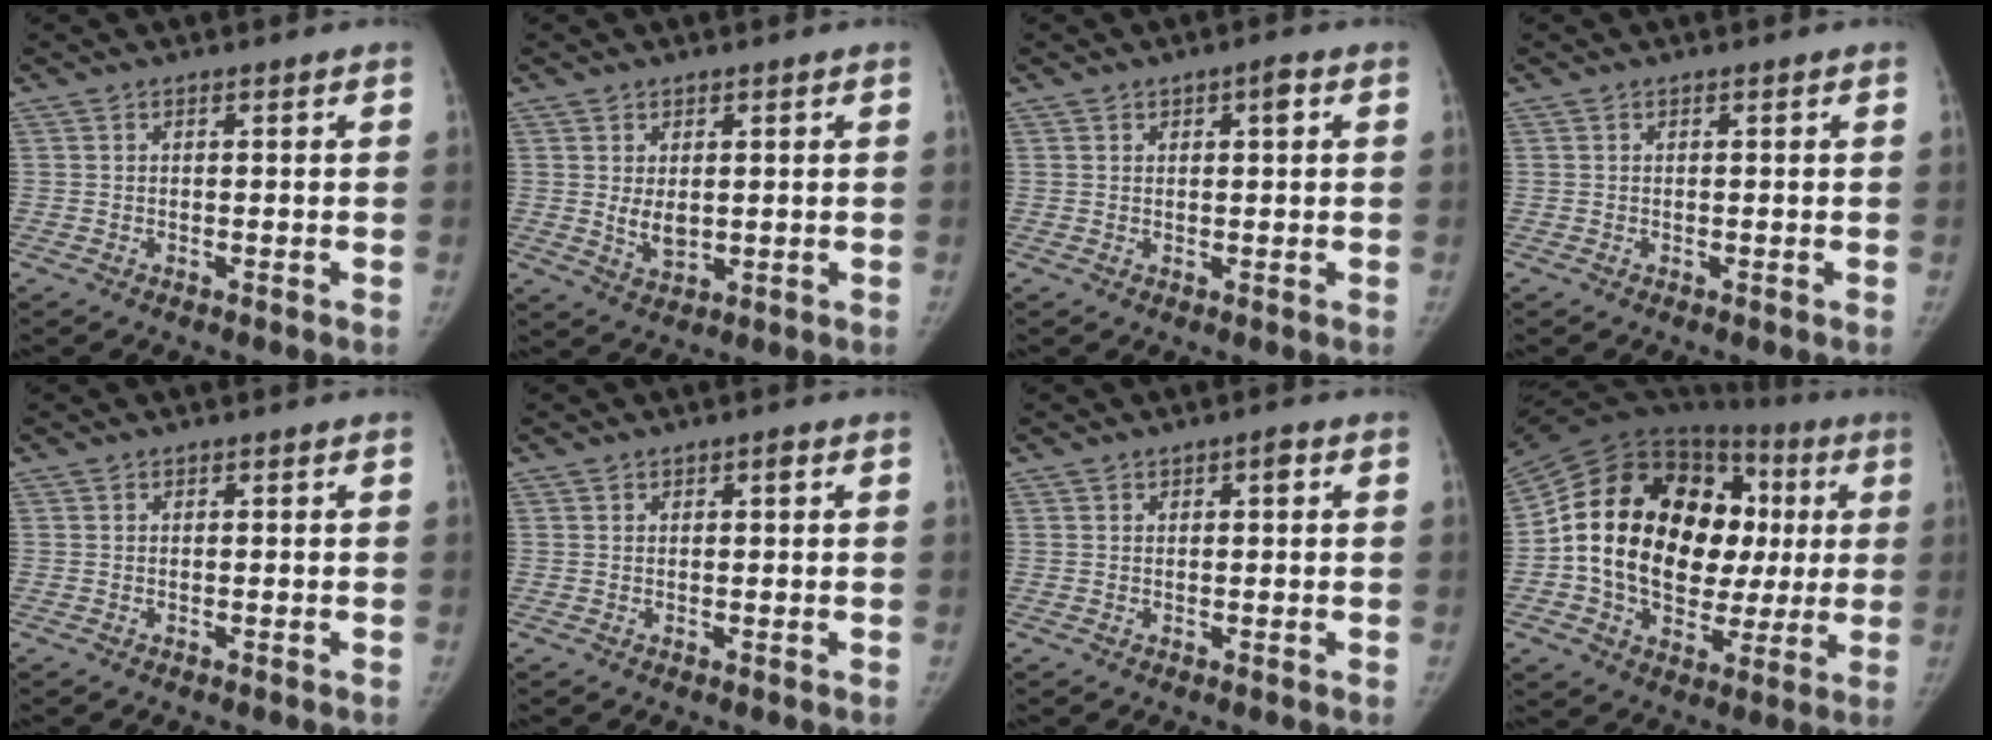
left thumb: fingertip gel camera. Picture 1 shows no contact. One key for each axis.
{"total": 4.1, "fx": 0.6, "fy": 2.7, "fz": 3.0, "tx": -0.039, "ty": -0.013, "tz": 0.020}
{"total": 2.6, "fx": 1.0, "fy": 1.2, "fz": 2.0, "tx": -0.021, "ty": 0.000, "tz": 0.011}
{"total": 0.0}
{"total": 0.0}
{"total": 1.4, "fx": 0.5, "fy": 0.8, "fz": 0.9, "tx": -0.007, "ty": 0.001, "tz": 0.007}
{"total": 2.0, "fx": 0.7, "fy": 1.1, "fz": 1.5, "tx": -0.013, "ty": 0.002, "tz": 0.007}
{"total": 28.4, "fx": 2.6, "fy": 19.0, "fz": 21.0, "tx": -0.314, "ty": 0.044, "tz": 0.045}